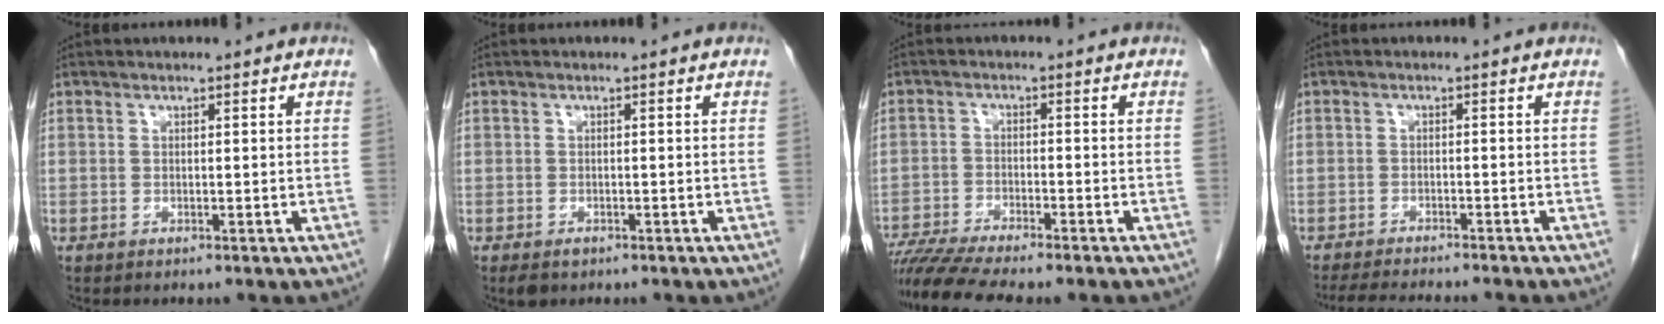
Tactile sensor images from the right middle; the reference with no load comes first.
{"total": 1.6, "force": [-1.0, 1.0, 0.8], "torque": [-0.016, -0.001, -0.009]}
{"total": 10.1, "force": [-8.7, 0.2, 5.1], "torque": [-0.085, -0.016, -0.141]}
{"total": 9.3, "force": [-8.3, 0.8, 4.1], "torque": [-0.058, -0.016, -0.120]}